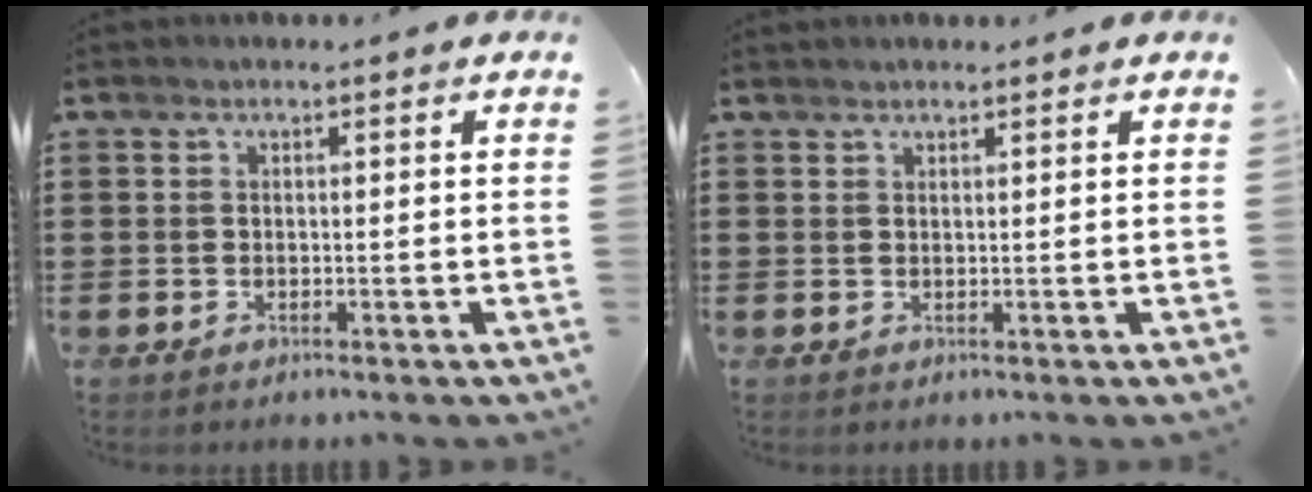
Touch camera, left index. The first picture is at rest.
{"total": 0.9, "force": [0.8, 0.1, 0.0], "torque": [-0.002, -0.001, 0.018]}